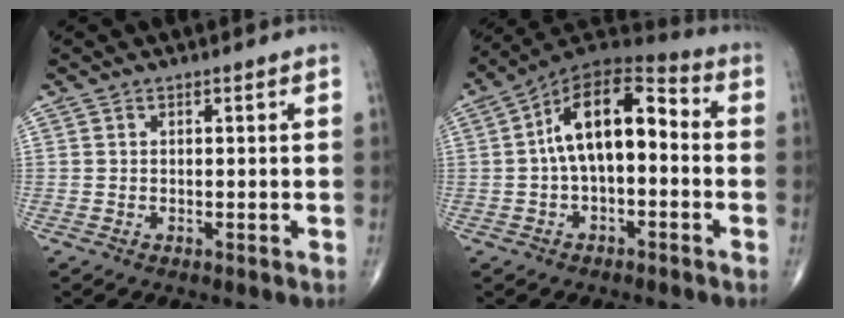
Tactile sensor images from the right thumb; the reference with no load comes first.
{"total": 14.4, "force": [0.0, 7.6, 12.3], "torque": [-0.180, 0.049, -0.016]}